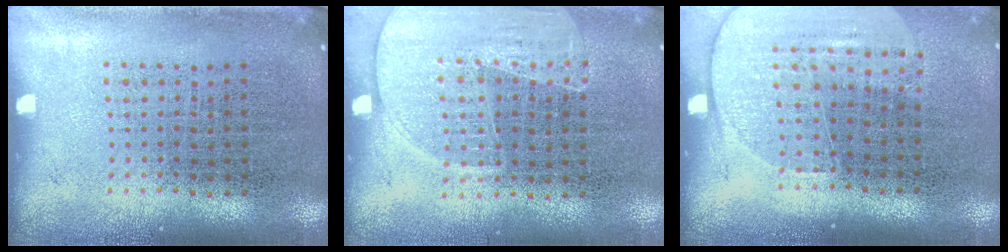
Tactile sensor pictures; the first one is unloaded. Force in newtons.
{"total": 1.6, "press": 1.4, "slide": 0.8}
{"total": 1.7, "press": 1.5, "slide": 0.7}